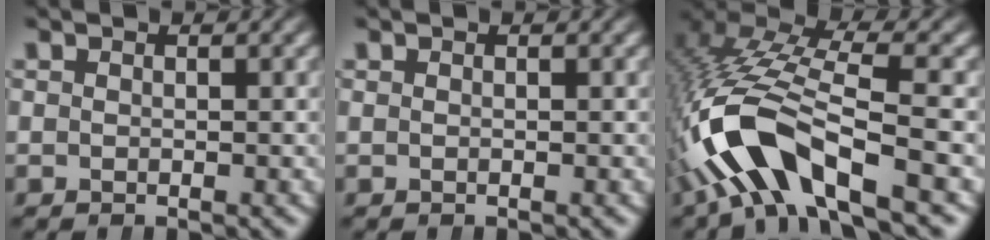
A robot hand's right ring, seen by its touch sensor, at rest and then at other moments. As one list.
[{"total": 0.0}, {"total": 7.3, "force": [-0.7, 4.0, 6.1], "torque": [-0.161, -0.017, -0.004]}]